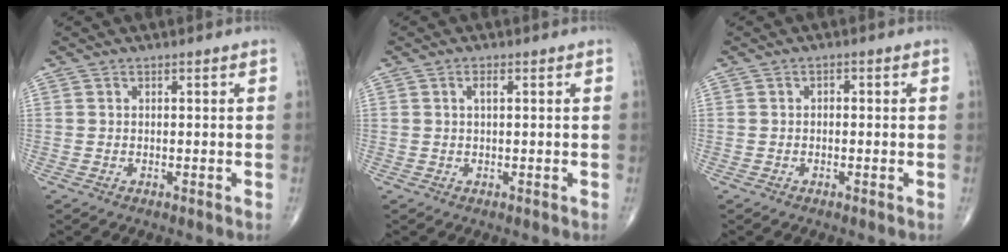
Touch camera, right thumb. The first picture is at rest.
{"total": 1.5, "force": [0.4, 0.5, 1.4], "torque": [-0.026, 0.003, 0.007]}
{"total": 1.0, "force": [0.0, 0.7, 0.7], "torque": [-0.002, 0.004, -0.005]}